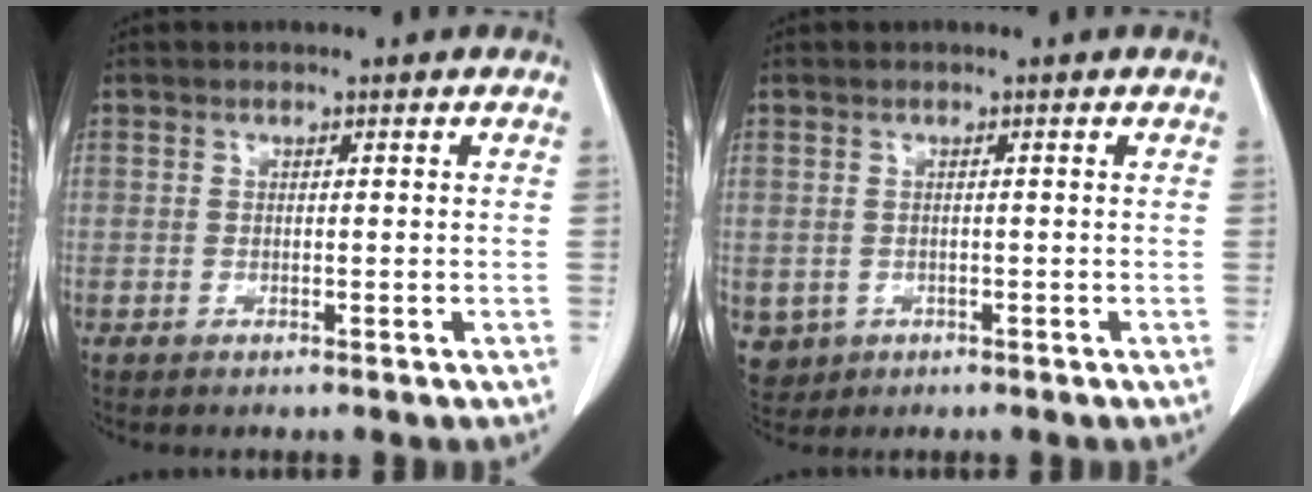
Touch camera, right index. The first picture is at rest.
{"total": 3.5, "force": [-1.0, 3.3, 0.5], "torque": [-0.005, 0.004, -0.007]}